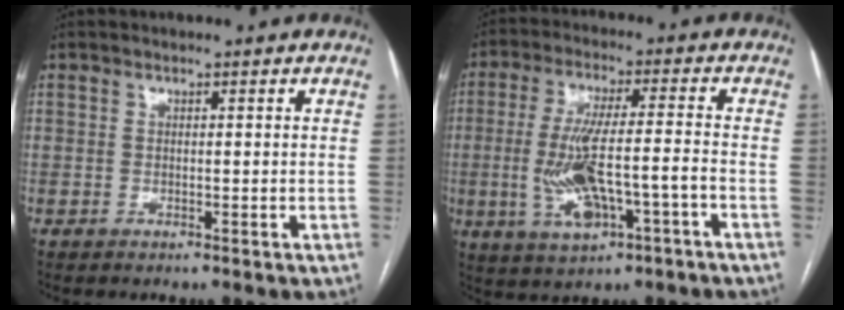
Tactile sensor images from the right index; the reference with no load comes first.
{"total": 11.5, "force": [-3.4, 2.2, 10.8], "torque": [-0.217, 0.000, -0.053]}